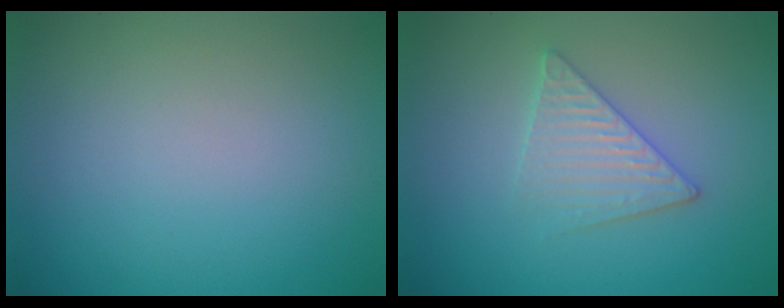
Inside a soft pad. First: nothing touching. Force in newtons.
{"total": 3.0, "press": 3.0, "slide": 0.3}